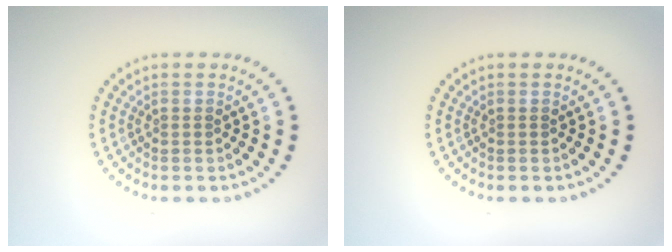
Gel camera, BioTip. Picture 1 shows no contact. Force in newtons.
{"total": 0.0}